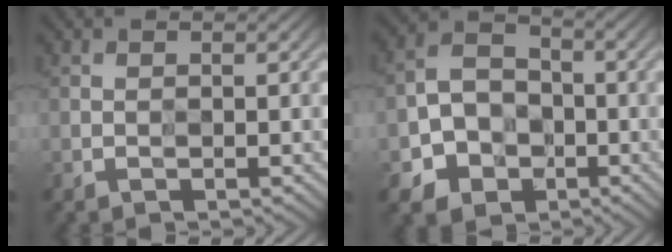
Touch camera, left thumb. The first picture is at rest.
{"total": 6.0, "force": [-2.5, 5.1, 2.0], "torque": [-0.042, 0.001, -0.059]}